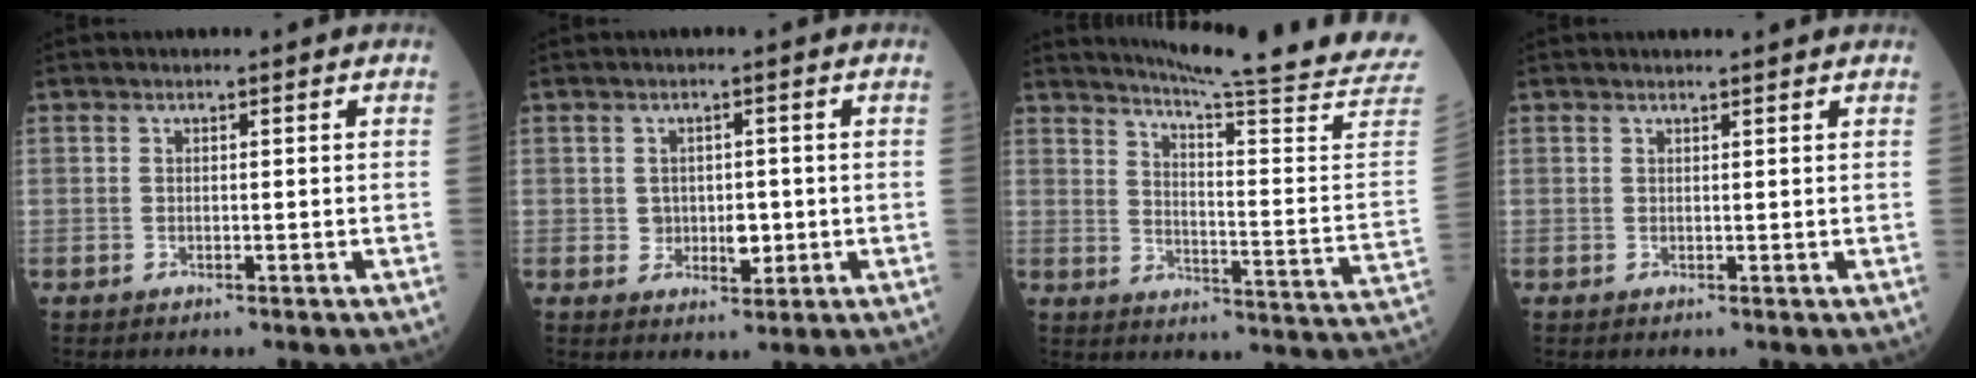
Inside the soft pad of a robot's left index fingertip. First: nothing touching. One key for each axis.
{"total": 3.4, "fx": -0.2, "fy": 2.5, "fz": 2.3, "tx": -0.032, "ty": 0.002, "tz": 0.005}
{"total": 25.4, "fx": 23.1, "fy": -2.7, "fz": 10.1, "tx": -0.159, "ty": -0.131, "tz": 0.284}
{"total": 2.3, "fx": 2.2, "fy": -0.1, "fz": 0.7, "tx": -0.010, "ty": 0.008, "tz": 0.026}